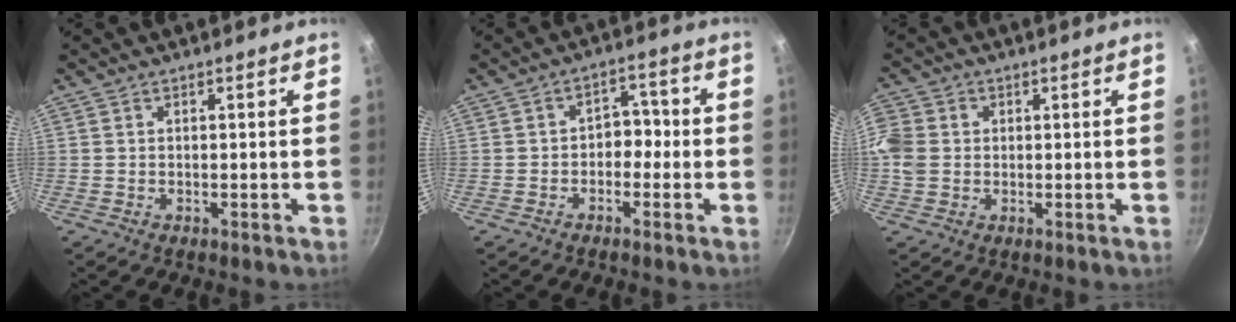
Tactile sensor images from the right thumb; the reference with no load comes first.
{"total": 5.0, "force": [-1.1, 3.7, 3.2], "torque": [-0.015, 0.026, -0.029]}
{"total": 7.6, "force": [0.6, 6.4, 4.1], "torque": [-0.098, 0.013, 0.009]}